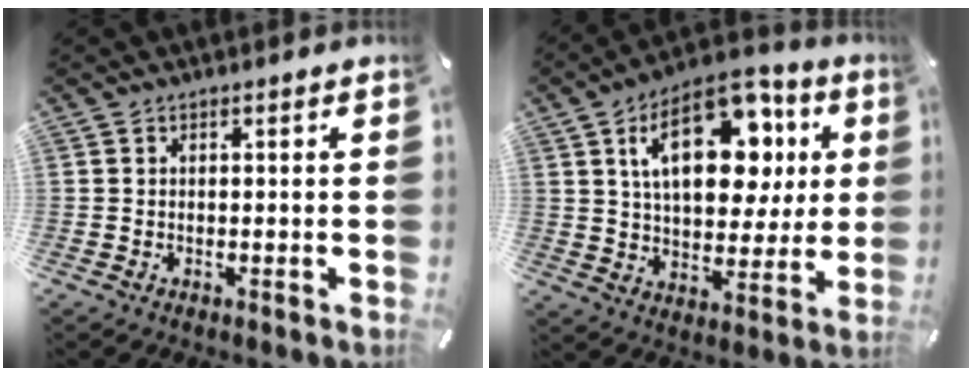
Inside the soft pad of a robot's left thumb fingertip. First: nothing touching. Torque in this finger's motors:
{"motor_torque": [2.49, 2.52, 1.77, -1.00, 0.39]}